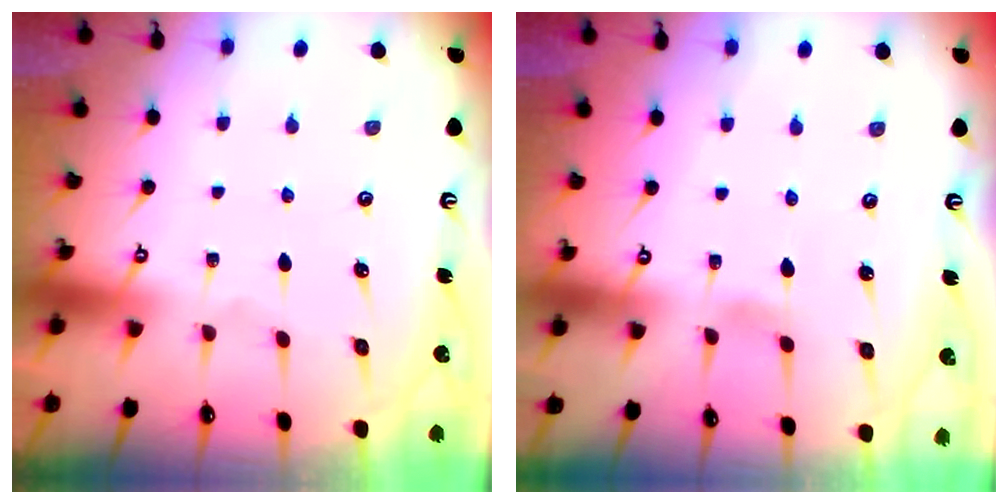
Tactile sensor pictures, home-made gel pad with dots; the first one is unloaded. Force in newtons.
{"total": 2.9, "press": 2.8, "slide": 0.3}